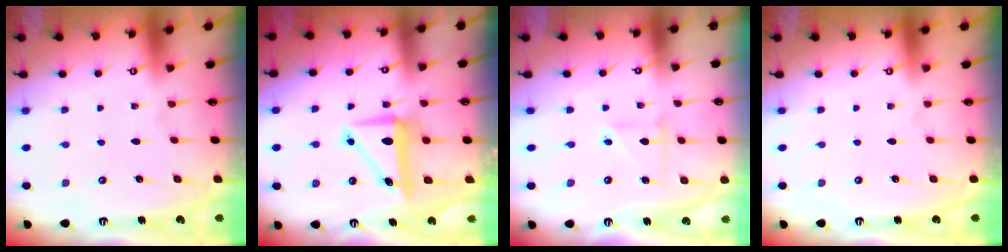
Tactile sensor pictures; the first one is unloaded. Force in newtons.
{"total": 7.4, "press": 7.0, "slide": 2.2}
{"total": 3.3, "press": 3.3, "slide": 0.2}
{"total": 0.0}